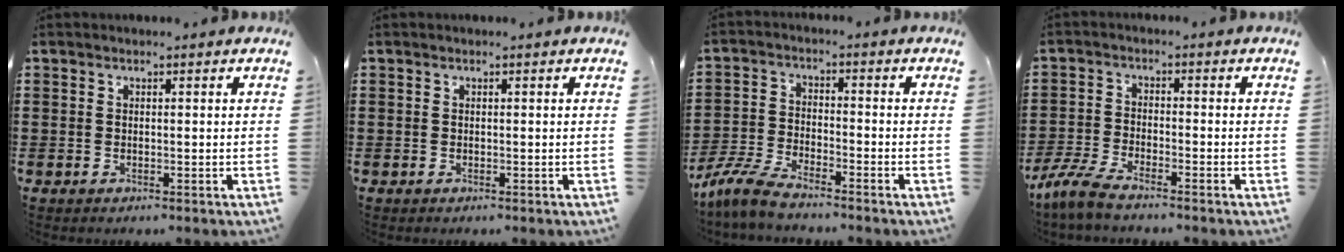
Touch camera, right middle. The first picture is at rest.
{"total": 0.0}
{"total": 5.9, "force": [-5.4, 0.8, 2.4], "torque": [-0.074, -0.009, -0.111]}
{"total": 4.8, "force": [-4.2, 0.5, 2.4], "torque": [-0.075, -0.014, -0.089]}